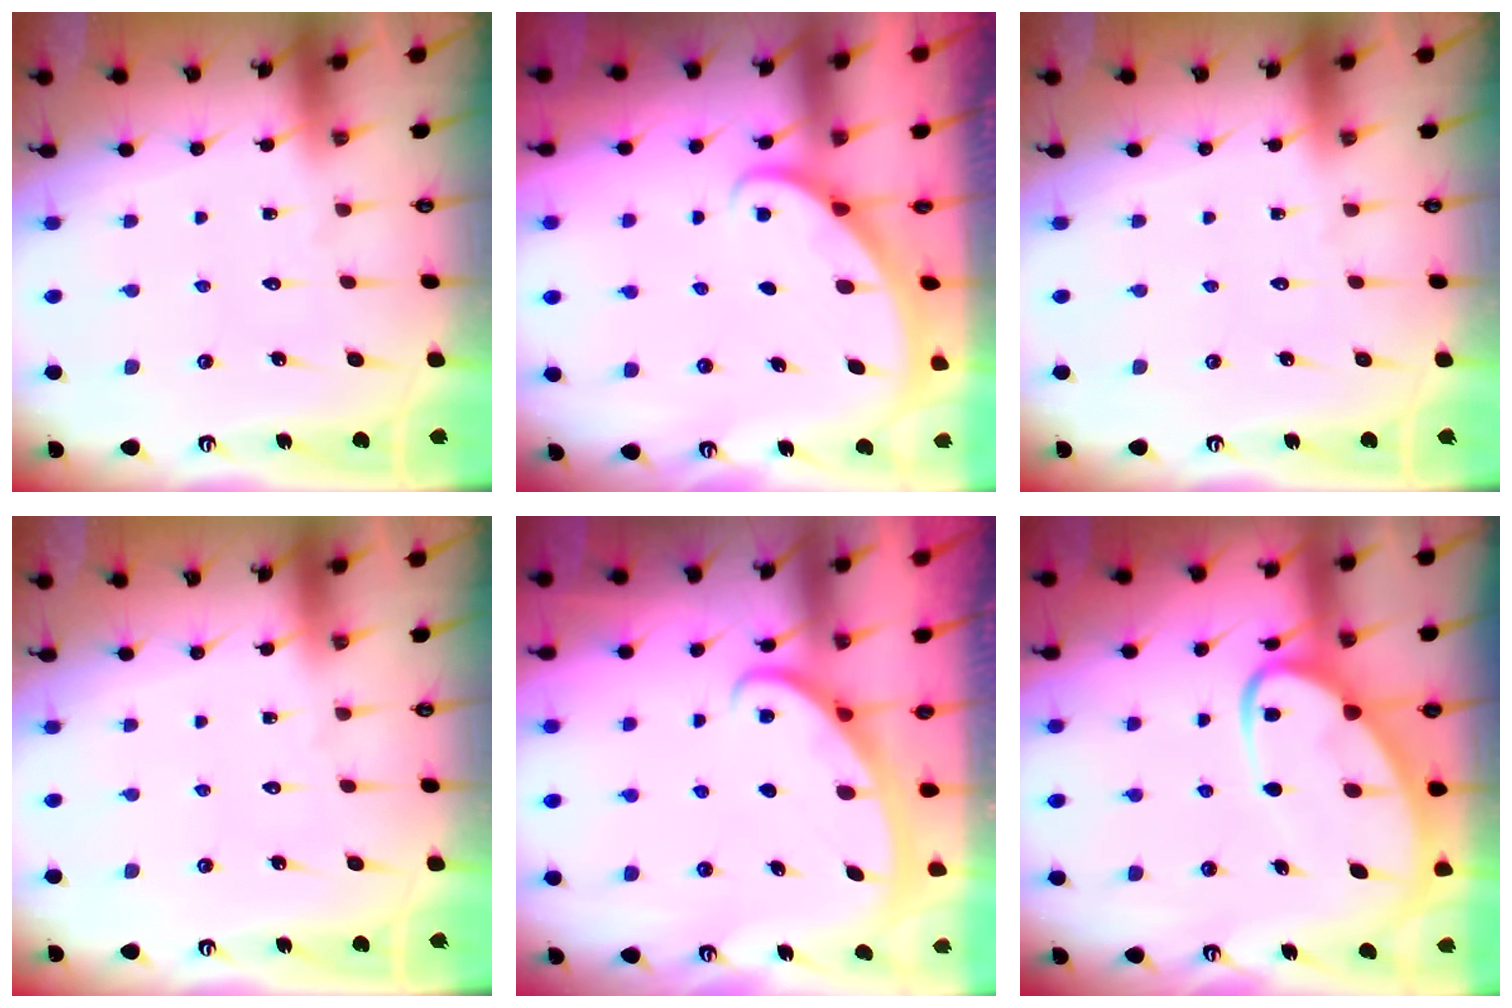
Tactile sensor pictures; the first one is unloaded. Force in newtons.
{"total": 1.9, "press": 1.9, "slide": 0.1}
{"total": 0.0}
{"total": 0.0}
{"total": 2.8, "press": 2.8, "slide": 0.3}
{"total": 10.2, "press": 10.1, "slide": 1.1}